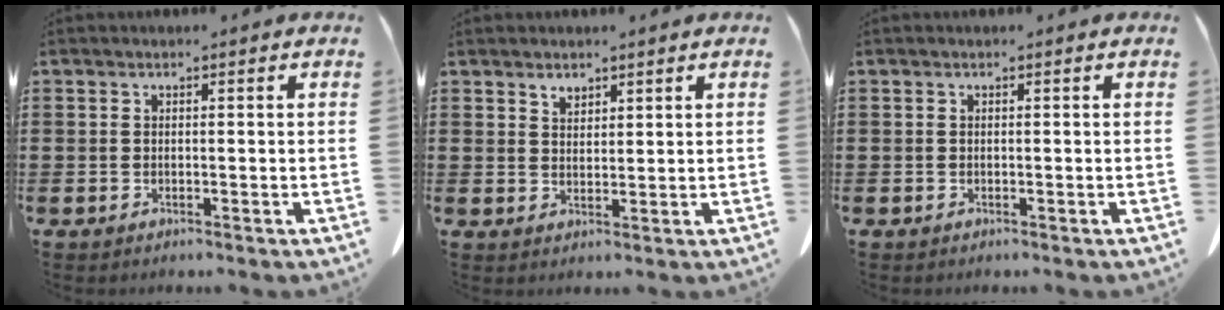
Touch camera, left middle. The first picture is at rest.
{"total": 2.0, "force": [1.8, 0.7, 0.5], "torque": [-0.004, -0.006, 0.033]}
{"total": 0.0}